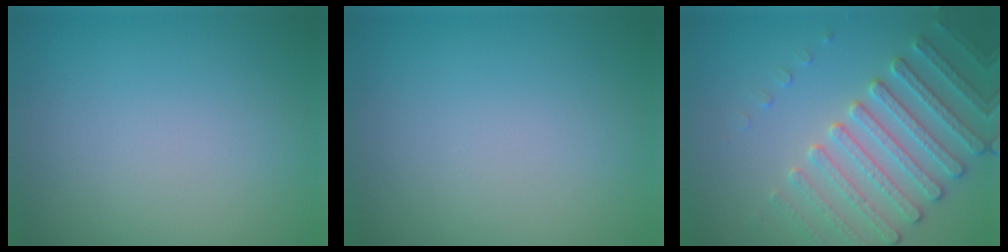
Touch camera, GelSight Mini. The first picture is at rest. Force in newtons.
{"total": 0.0}
{"total": 4.6, "press": 4.5, "slide": 0.7}